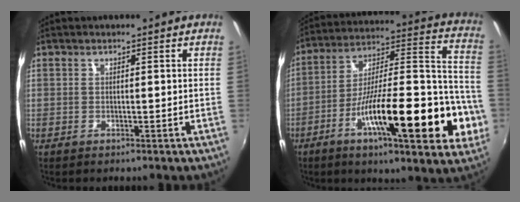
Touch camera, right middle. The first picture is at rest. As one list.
[{"total": 27.3, "force": [-9.5, 6.7, 24.7], "torque": [-0.362, -0.008, -0.151]}]